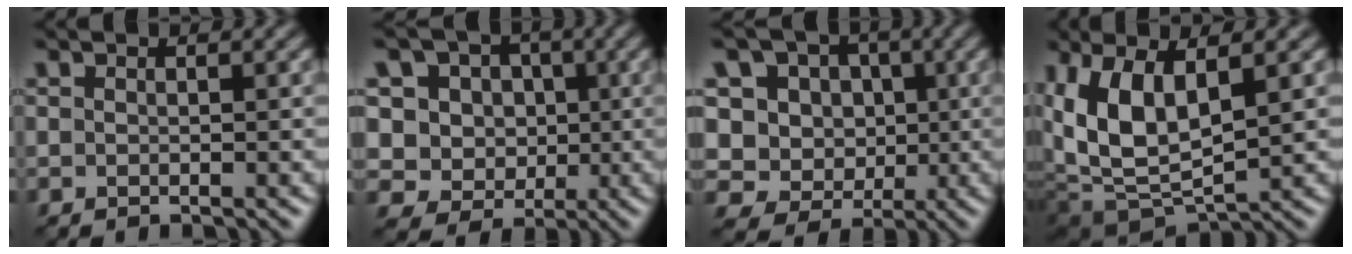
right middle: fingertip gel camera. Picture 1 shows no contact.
{"total": 8.9, "force": [3.0, 7.6, 3.7], "torque": [-0.076, 0.010, 0.037]}
{"total": 11.3, "force": [3.5, 9.7, 4.5], "torque": [-0.105, 0.027, 0.049]}
{"total": 7.3, "force": [1.7, 3.7, 6.1], "torque": [-0.132, -0.007, 0.033]}